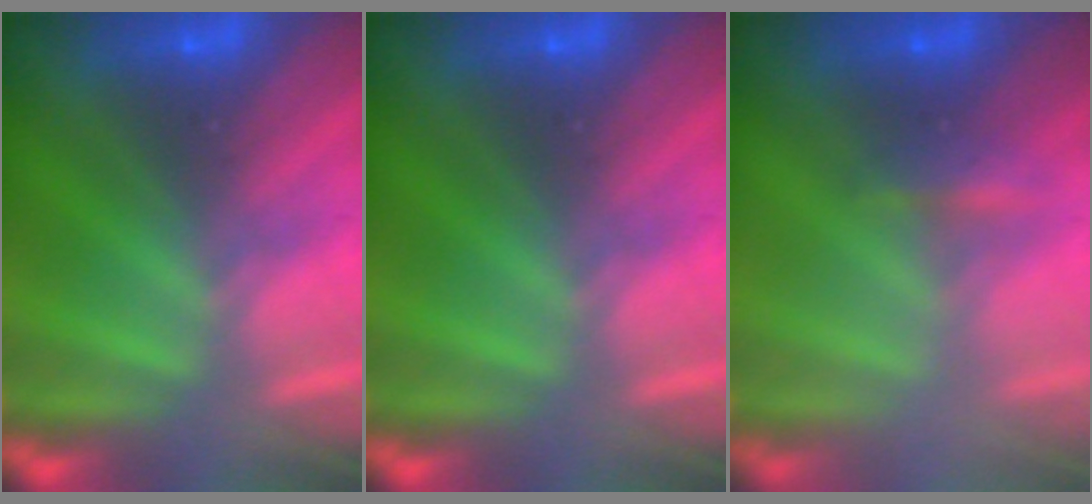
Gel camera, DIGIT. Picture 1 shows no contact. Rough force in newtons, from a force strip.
{"total": 0.0}
{"total": 2.2}